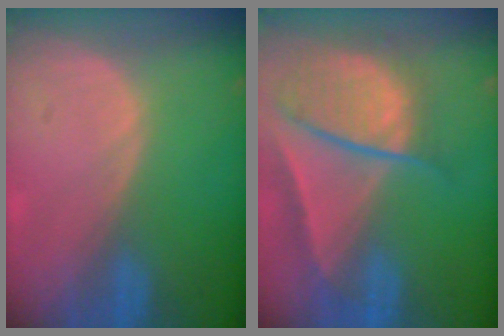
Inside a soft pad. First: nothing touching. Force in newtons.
{"total": 10.1, "press": 8.3, "slide": 5.7}